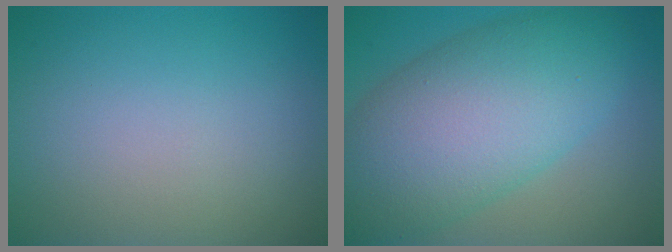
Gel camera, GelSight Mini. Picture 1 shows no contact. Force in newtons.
{"total": 11.1, "press": 11.0, "slide": 0.3}